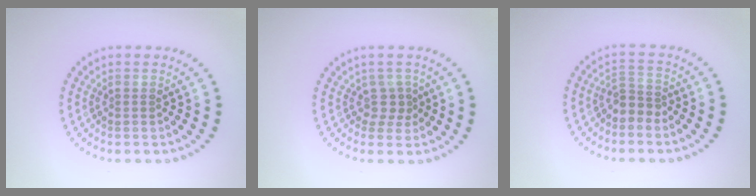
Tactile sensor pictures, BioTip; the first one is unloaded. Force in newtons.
{"total": 1.8, "press": 1.1, "slide": 1.4}
{"total": 2.1, "press": 1.7, "slide": 1.2}